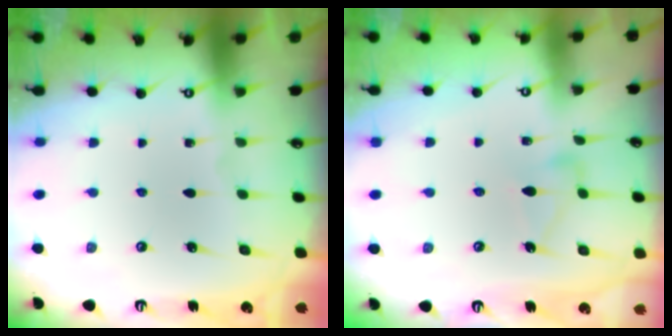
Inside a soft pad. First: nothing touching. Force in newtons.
{"total": 6.3, "press": 6.3, "slide": 0.5}